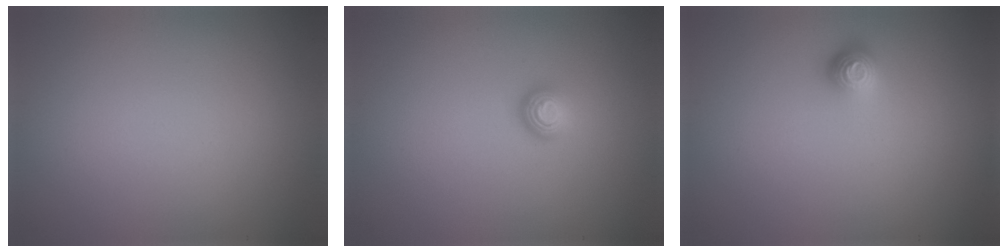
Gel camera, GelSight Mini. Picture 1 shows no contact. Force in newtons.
{"total": 1.6, "press": 1.0, "slide": 1.3}
{"total": 1.6, "press": 1.3, "slide": 1.0}